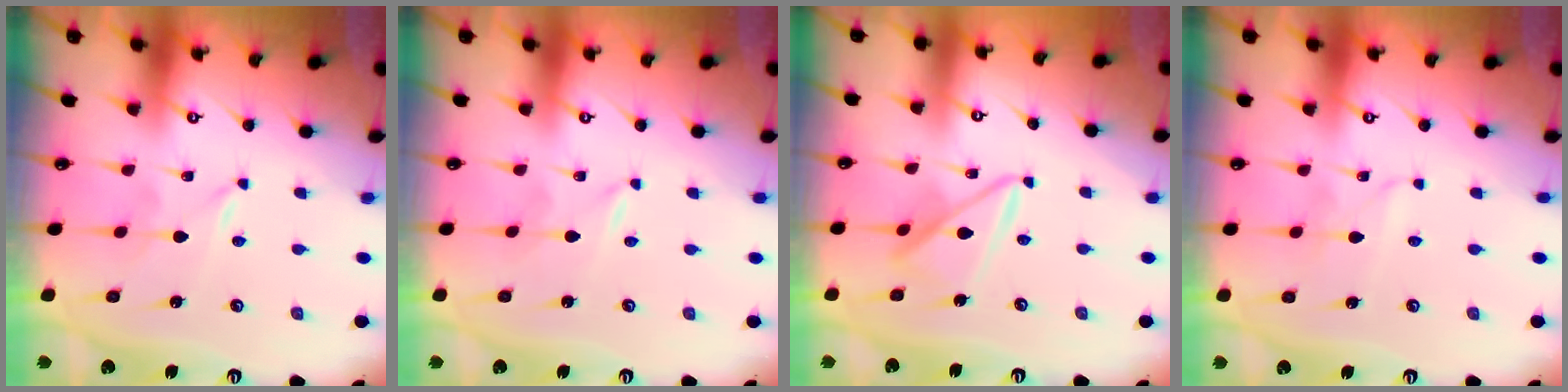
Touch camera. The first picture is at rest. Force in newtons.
{"total": 0.0}
{"total": 11.4, "press": 11.3, "slide": 1.0}
{"total": 2.7, "press": 2.7, "slide": 0.3}